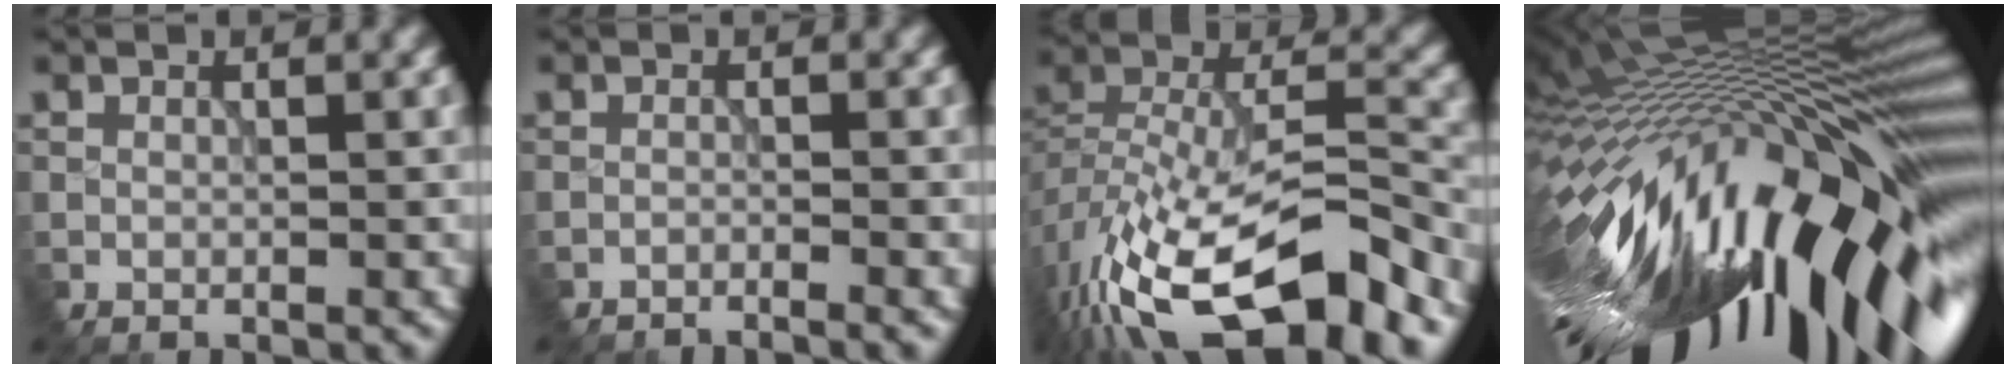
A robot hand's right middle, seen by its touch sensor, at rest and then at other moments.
{"total": 2.1, "force": [-2.0, -0.1, 0.6], "torque": [-0.012, 0.011, -0.043]}
{"total": 15.5, "force": [-9.5, 6.7, 10.3], "torque": [-0.222, 0.002, -0.161]}
{"total": 18.7, "force": [-6.4, 5.9, 16.5], "torque": [-0.271, 0.005, -0.126]}